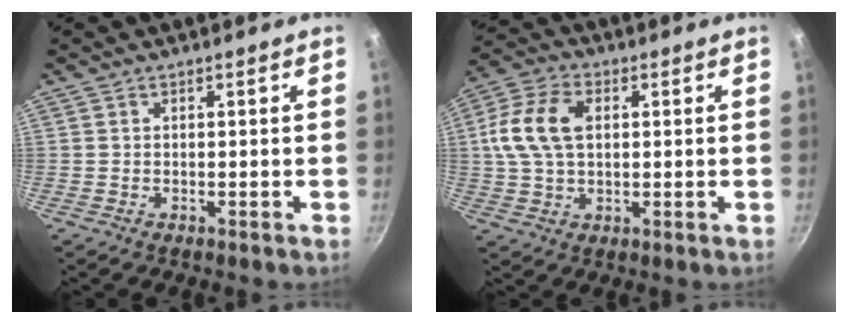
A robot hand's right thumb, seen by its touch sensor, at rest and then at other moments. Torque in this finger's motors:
{"motor_torque": [0.26, 2.10, 0.35, -0.35, 0.17]}